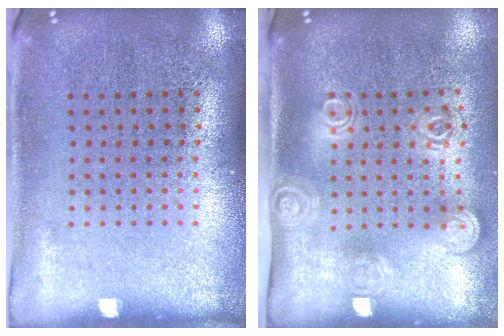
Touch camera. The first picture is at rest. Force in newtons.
{"total": 1.8, "press": 1.3, "slide": 1.3}